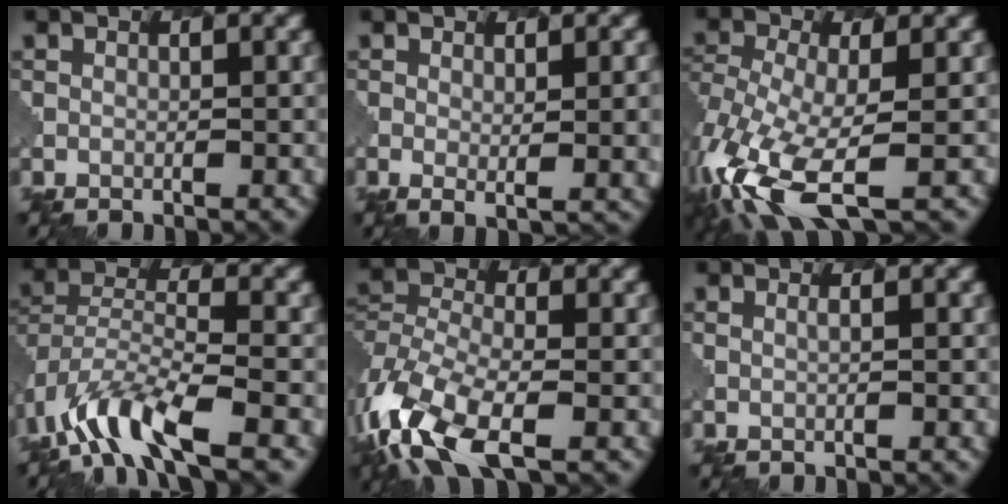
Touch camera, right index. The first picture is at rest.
{"total": 4.6, "force": [0.3, 1.5, 4.4], "torque": [-0.051, -0.009, 0.011]}
{"total": 8.4, "force": [-4.0, 3.4, 6.5], "torque": [-0.153, -0.013, -0.078]}
{"total": 7.6, "force": [-5.0, 2.4, 5.2], "torque": [-0.100, -0.003, -0.100]}
{"total": 9.9, "force": [-5.4, 4.4, 7.1], "torque": [-0.157, -0.019, -0.109]}
{"total": 0.9, "force": [0.5, 0.3, 0.7], "torque": [-0.007, -0.002, 0.007]}